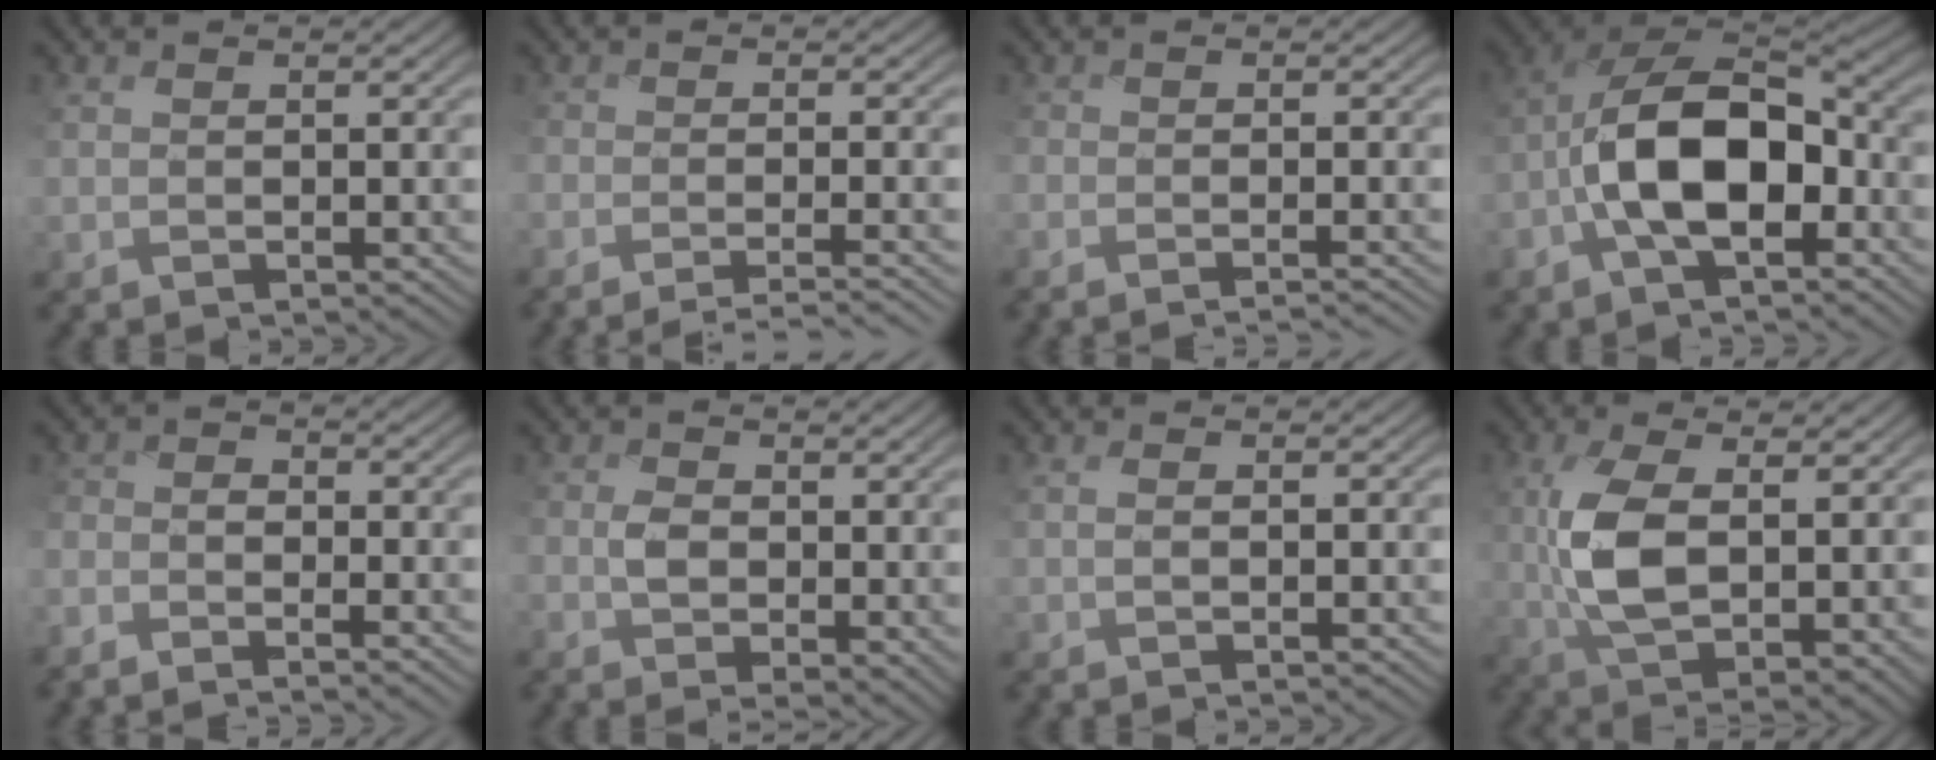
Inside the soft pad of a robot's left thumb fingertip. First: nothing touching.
{"total": 5.0, "force": [-3.8, 0.8, 3.0], "torque": [-0.044, 0.001, -0.059]}
{"total": 3.8, "force": [-3.0, 0.9, 2.2], "torque": [-0.026, -0.004, -0.034]}
{"total": 11.1, "force": [-2.3, 5.6, 9.3], "torque": [-0.171, 0.014, -0.052]}
{"total": 4.2, "force": [-3.6, 1.4, 1.8], "torque": [-0.047, -0.009, -0.068]}
{"total": 5.1, "force": [0.3, 3.1, 4.1], "torque": [-0.083, -0.003, 0.003]}
{"total": 1.0, "force": [0.7, -0.1, 0.7], "torque": [-0.017, 0.006, 0.009]}
{"total": 10.8, "force": [2.0, 4.7, 9.6], "torque": [-0.205, -0.004, 0.043]}